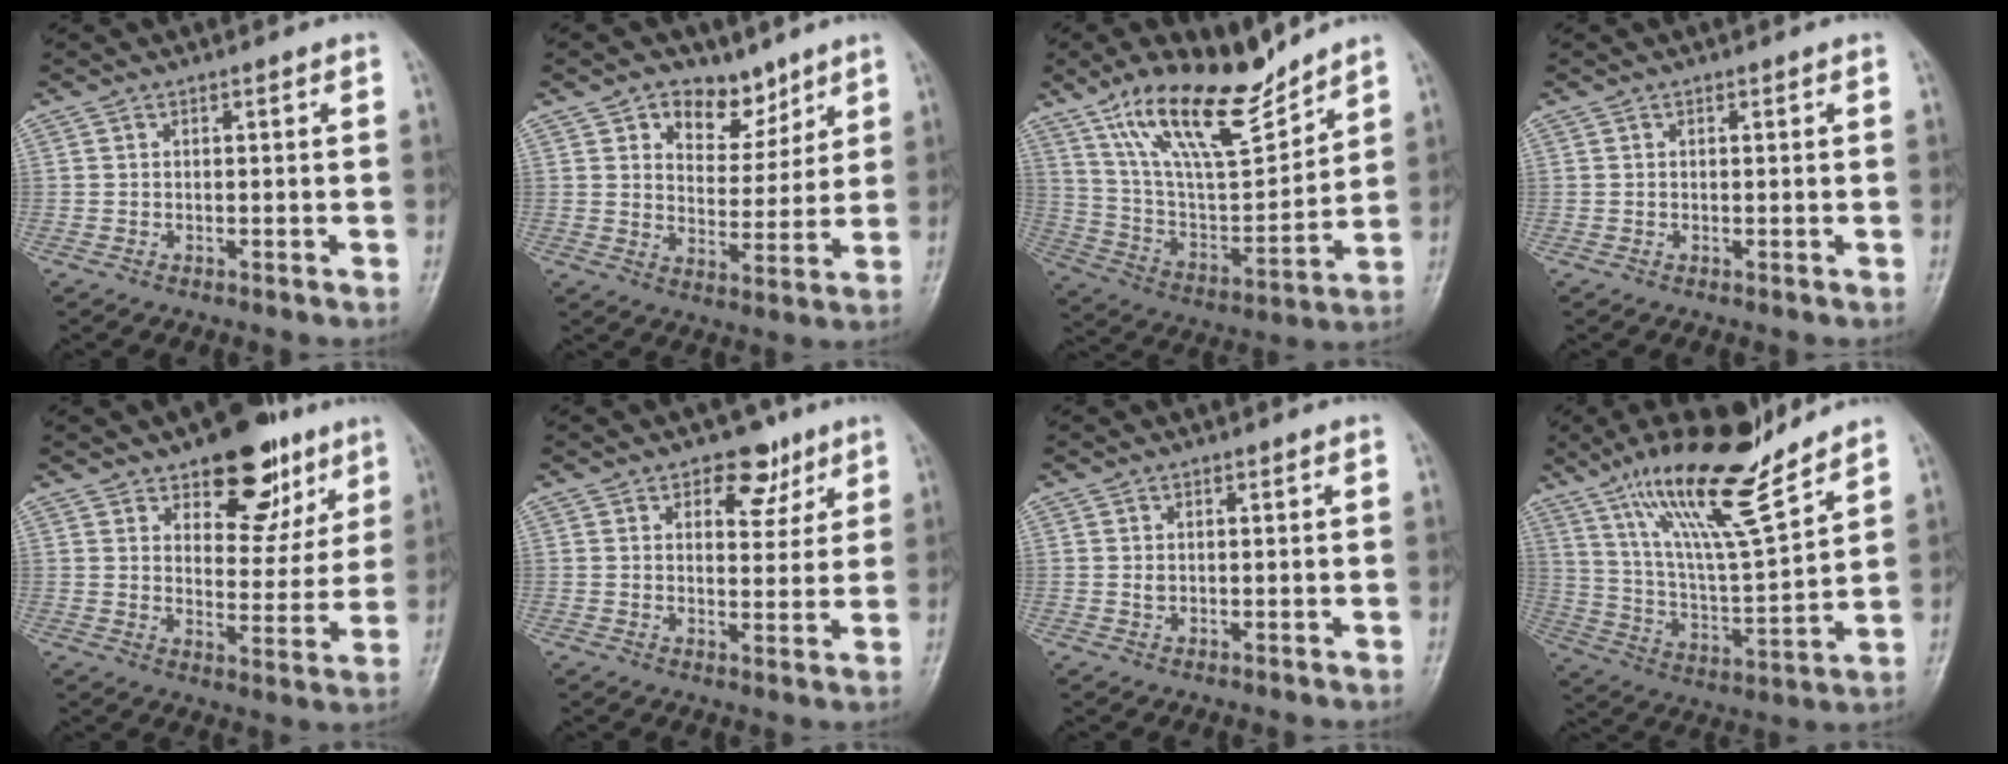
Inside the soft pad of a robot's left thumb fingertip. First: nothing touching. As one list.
[{"total": 9.1, "force": [5.9, 6.1, 3.4], "torque": [-0.013, -0.031, 0.094]}, {"total": 18.8, "force": [13.8, 5.7, 11.4], "torque": [-0.163, -0.073, 0.256]}, {"total": 0.0}, {"total": 14.8, "force": [8.9, 7.8, 8.9], "torque": [-0.064, -0.046, 0.130]}, {"total": 7.0, "force": [4.2, 4.3, 3.5], "torque": [-0.013, -0.019, 0.057]}, {"total": 0.9, "force": [0.3, 0.6, 0.5], "torque": [-0.005, -0.001, 0.006]}, {"total": 19.5, "force": [13.9, 3.5, 13.2], "torque": [-0.208, -0.072, 0.251]}]